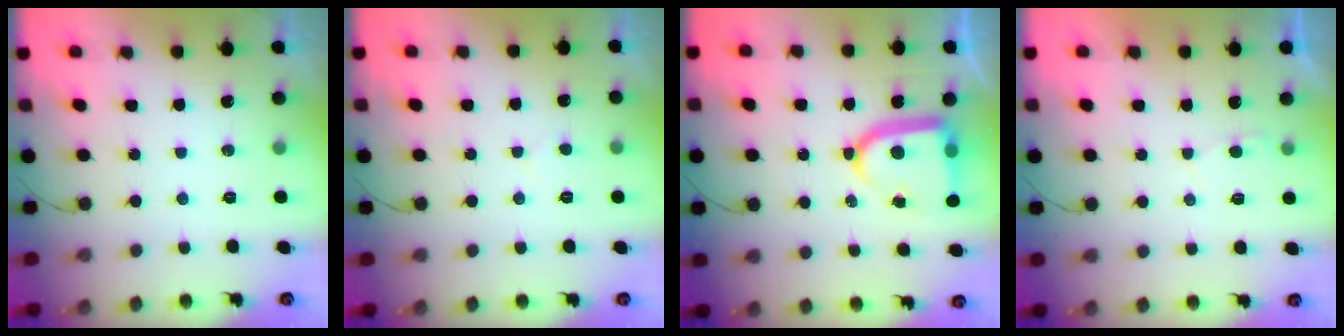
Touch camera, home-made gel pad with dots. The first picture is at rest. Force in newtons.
{"total": 1.3, "press": 1.3, "slide": 0.1}
{"total": 13.8, "press": 13.7, "slide": 1.4}
{"total": 2.2, "press": 2.2, "slide": 0.2}